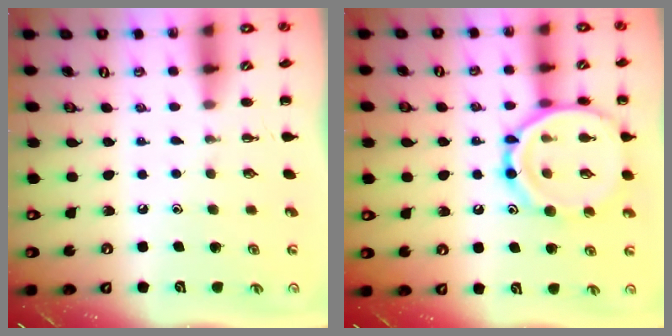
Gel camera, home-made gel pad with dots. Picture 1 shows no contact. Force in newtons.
{"total": 16.6, "press": 16.5, "slide": 1.5}